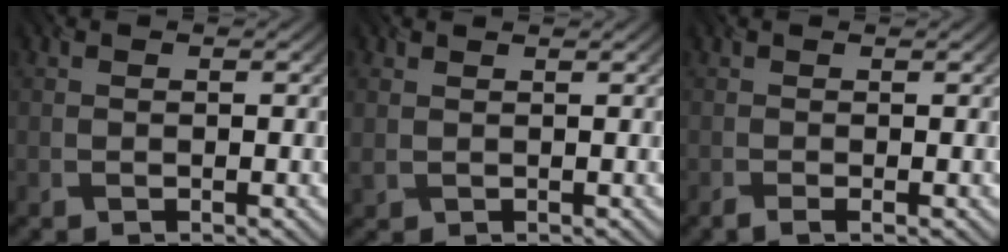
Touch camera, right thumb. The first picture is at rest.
{"total": 1.3, "force": [1.0, 0.3, 0.7], "torque": [-0.022, 0.001, 0.023]}
{"total": 1.1, "force": [-0.3, 0.1, 1.0], "torque": [-0.021, 0.000, -0.008]}